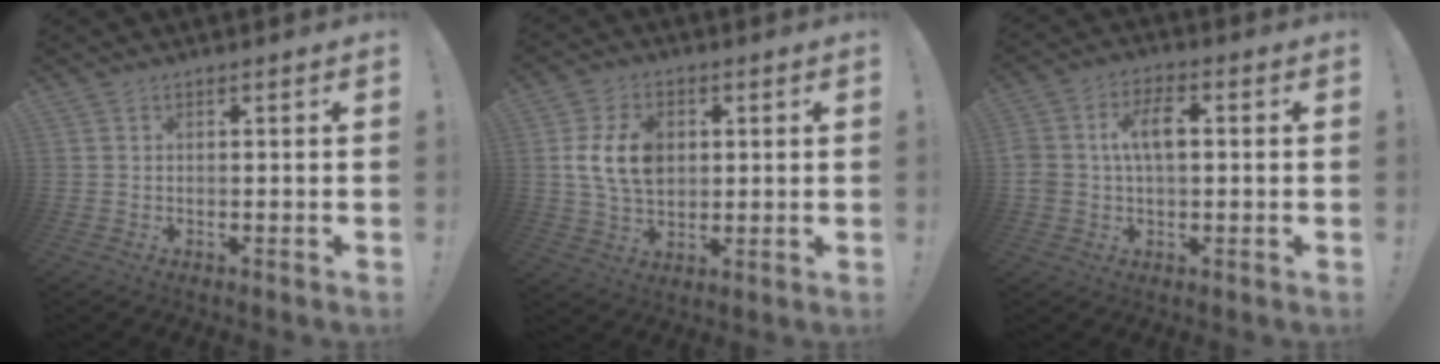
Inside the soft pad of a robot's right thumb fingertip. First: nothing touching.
{"total": 12.6, "force": [2.0, 9.1, 8.5], "torque": [-0.163, 0.004, 0.038]}
{"total": 8.9, "force": [0.8, 5.4, 7.0], "torque": [-0.123, 0.014, 0.015]}